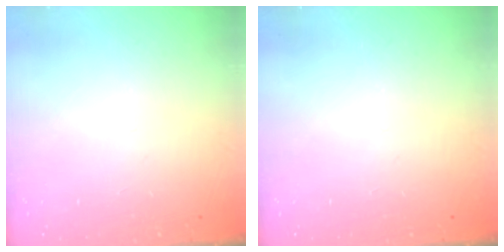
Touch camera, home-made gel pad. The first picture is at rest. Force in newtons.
{"total": 0.0}